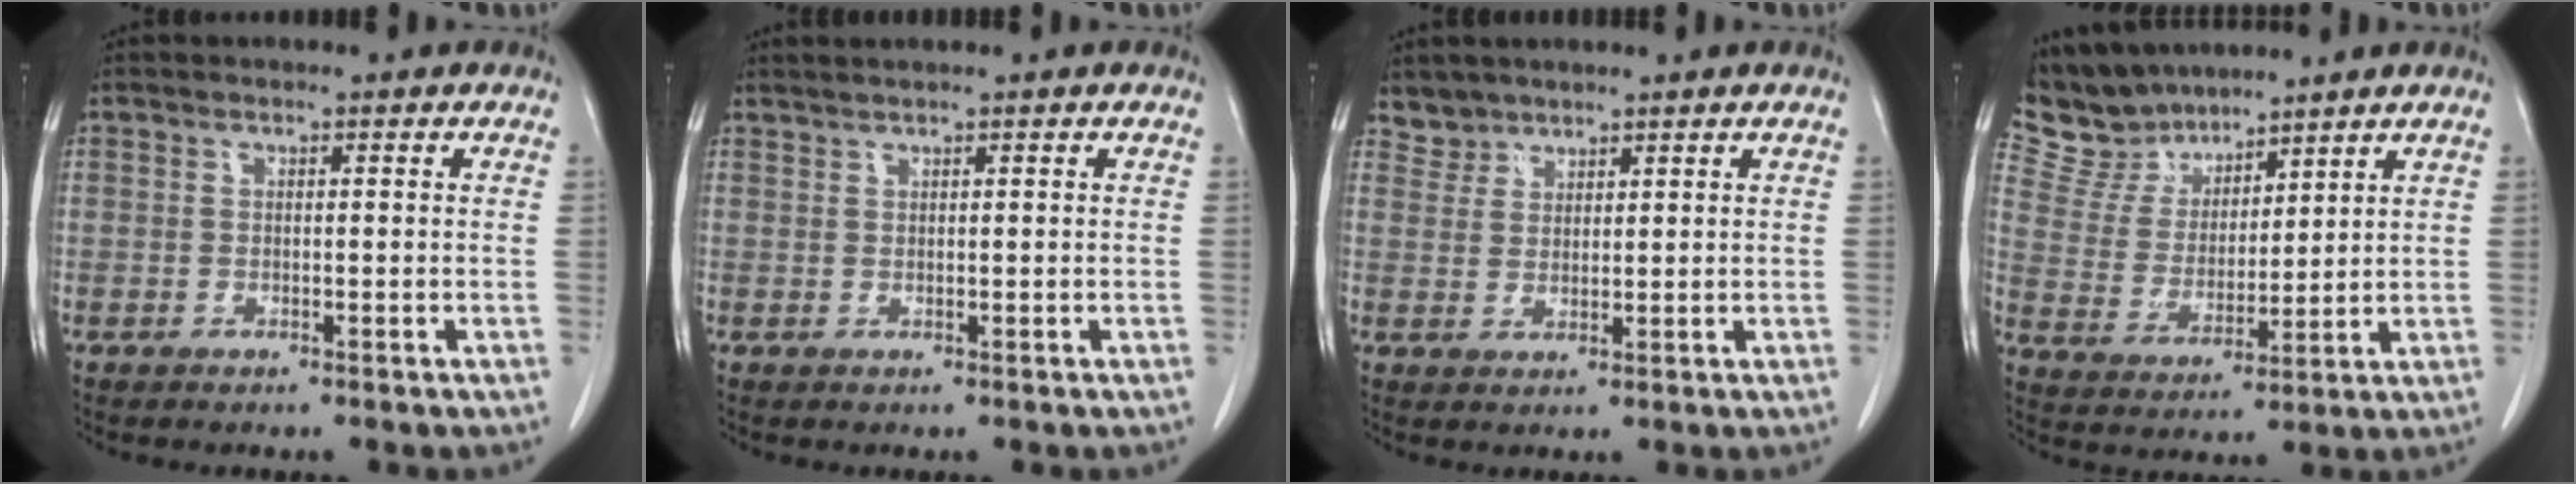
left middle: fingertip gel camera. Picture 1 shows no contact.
{"total": 1.1, "force": [1.0, -0.3, 0.3], "torque": [-0.008, 0.005, 0.024]}
{"total": 2.5, "force": [2.2, 1.1, -0.6], "torque": [0.018, 0.007, 0.040]}
{"total": 8.4, "force": [7.8, 3.1, 0.6], "torque": [-0.029, 0.018, 0.167]}